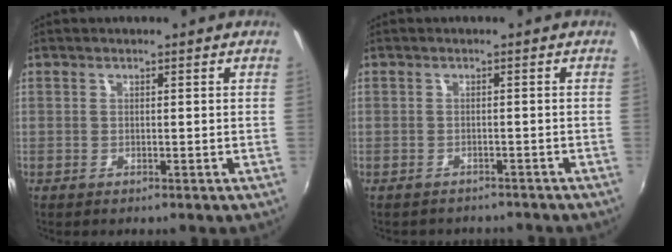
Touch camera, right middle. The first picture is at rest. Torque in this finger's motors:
{"motor_torque": [0.82, -1.31, -0.01, 0.00]}